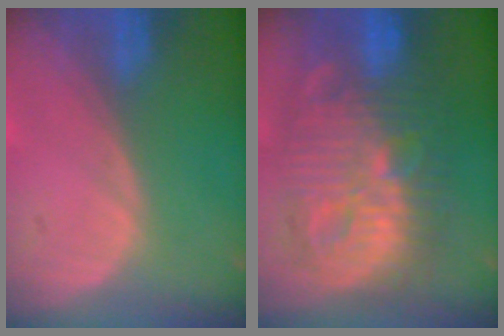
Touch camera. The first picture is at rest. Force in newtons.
{"total": 13.8, "press": 13.7, "slide": 1.3}